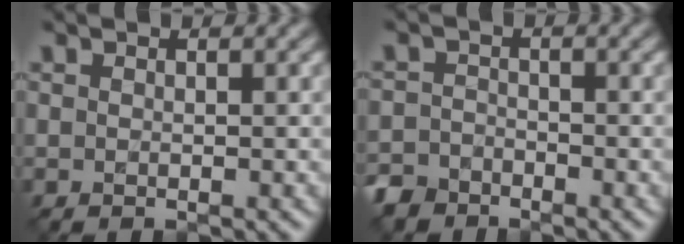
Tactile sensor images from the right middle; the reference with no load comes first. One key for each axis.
{"total": 2.7, "fx": -2.3, "fy": 1.3, "fz": -0.2, "tx": 0.001, "ty": -0.004, "tz": -0.053}